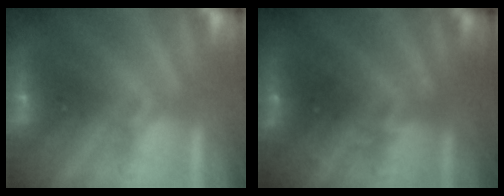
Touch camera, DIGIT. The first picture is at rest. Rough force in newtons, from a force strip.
{"total": 2.9}